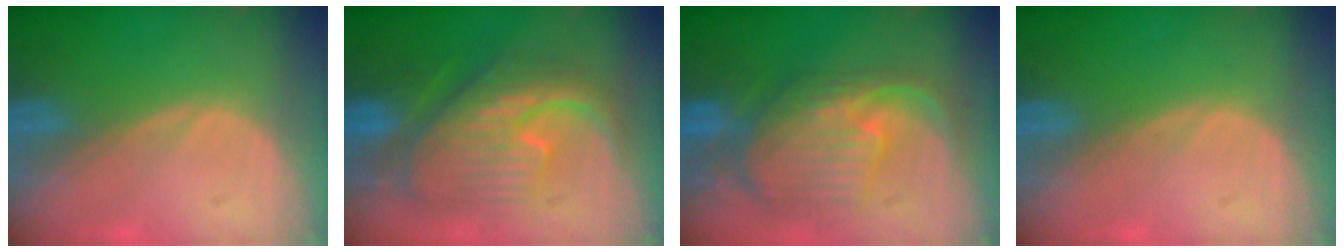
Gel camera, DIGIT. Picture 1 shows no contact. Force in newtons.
{"total": 11.1, "press": 11.1, "slide": 1.1}
{"total": 10.9, "press": 9.6, "slide": 5.2}
{"total": 0.0}